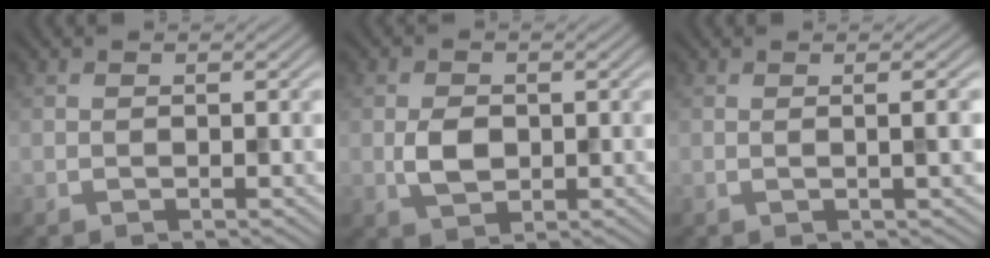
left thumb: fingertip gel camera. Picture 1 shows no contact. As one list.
[{"total": 3.3, "force": [-0.2, 2.4, 2.3], "torque": [-0.053, -0.004, -0.005]}, {"total": 2.6, "force": [0.1, 0.5, 2.6], "torque": [-0.034, 0.009, -0.003]}]